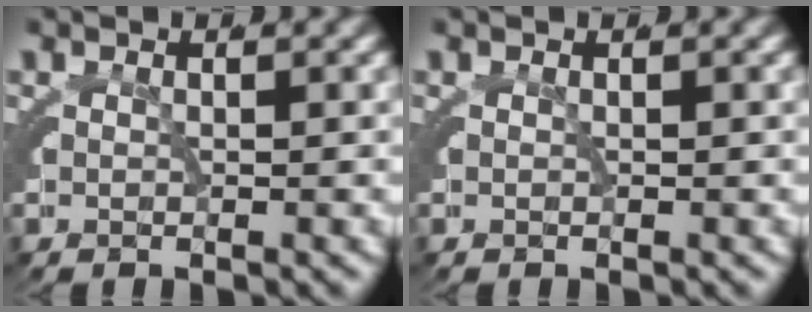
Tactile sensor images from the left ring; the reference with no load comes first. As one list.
[{"total": 0.0}]